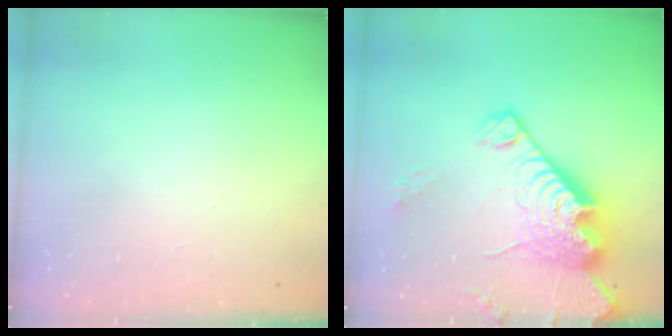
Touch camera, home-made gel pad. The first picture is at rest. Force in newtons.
{"total": 21.7, "press": 21.6, "slide": 2.0}